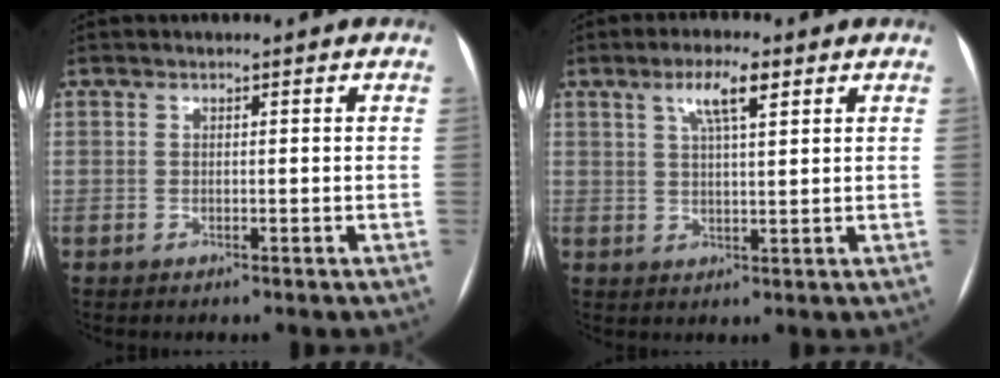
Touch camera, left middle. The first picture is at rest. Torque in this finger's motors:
{"motor_torque": [0.94, -0.64, 0.44, 0.12]}